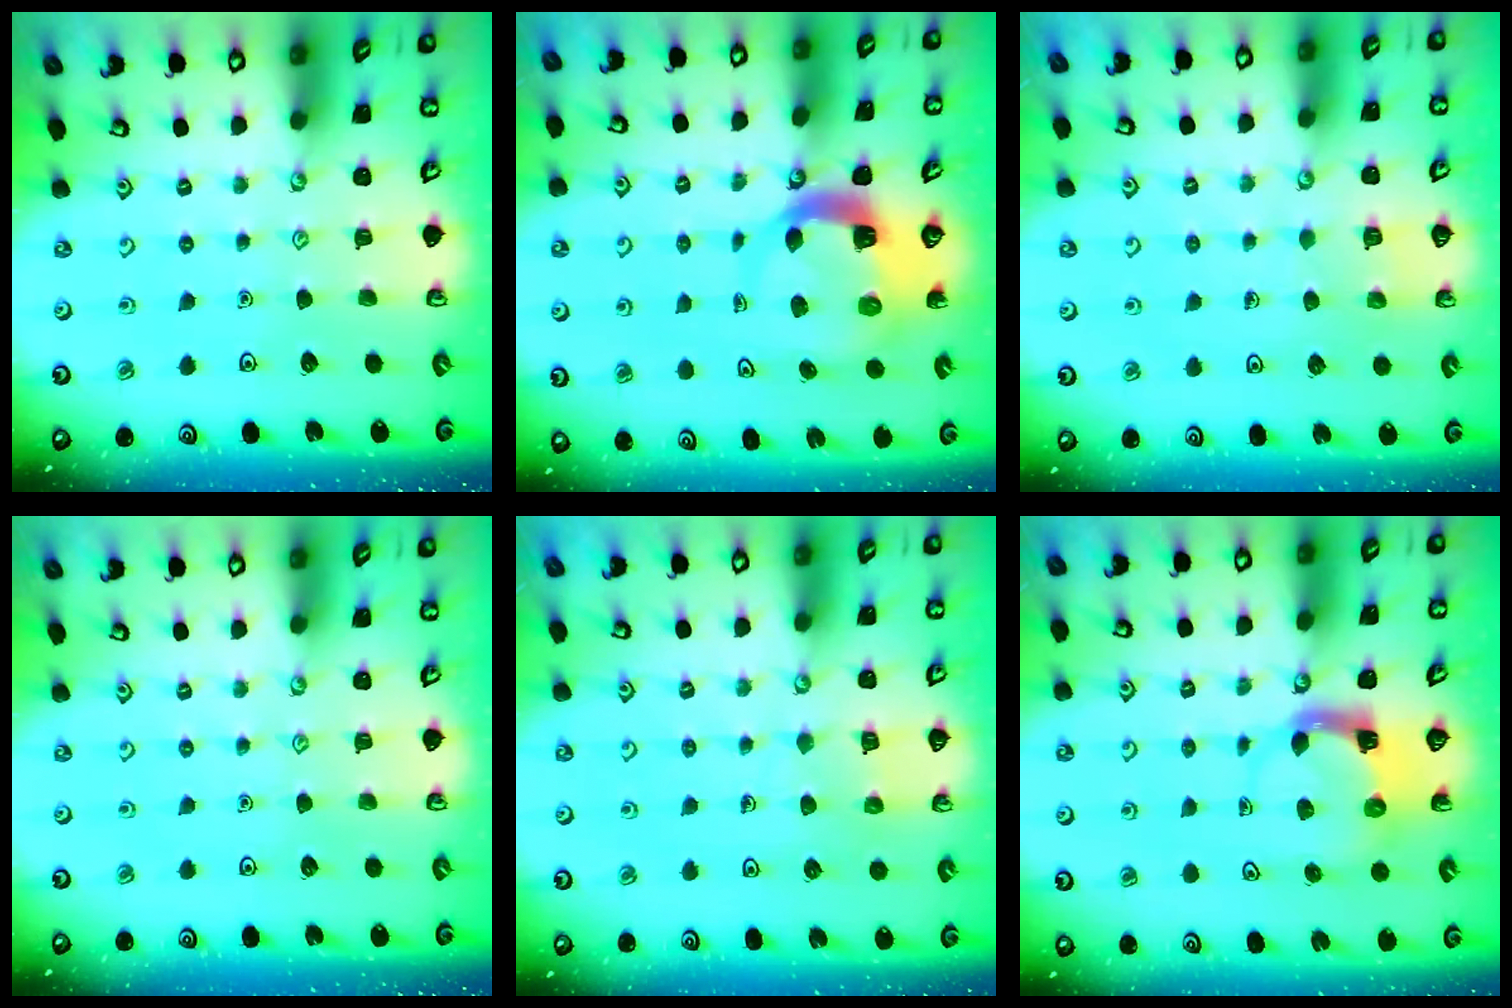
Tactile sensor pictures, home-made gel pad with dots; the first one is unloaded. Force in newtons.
{"total": 6.2, "press": 6.1, "slide": 0.9}
{"total": 2.7, "press": 2.7, "slide": 0.1}
{"total": 0.0}
{"total": 5.4, "press": 5.4, "slide": 0.4}
{"total": 4.8, "press": 4.7, "slide": 1.0}